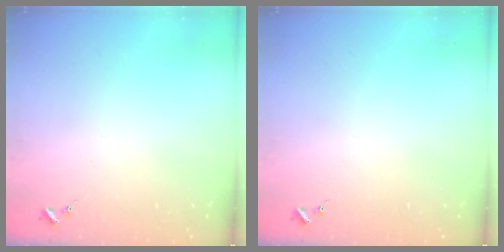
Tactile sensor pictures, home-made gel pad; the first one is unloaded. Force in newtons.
{"total": 0.0}